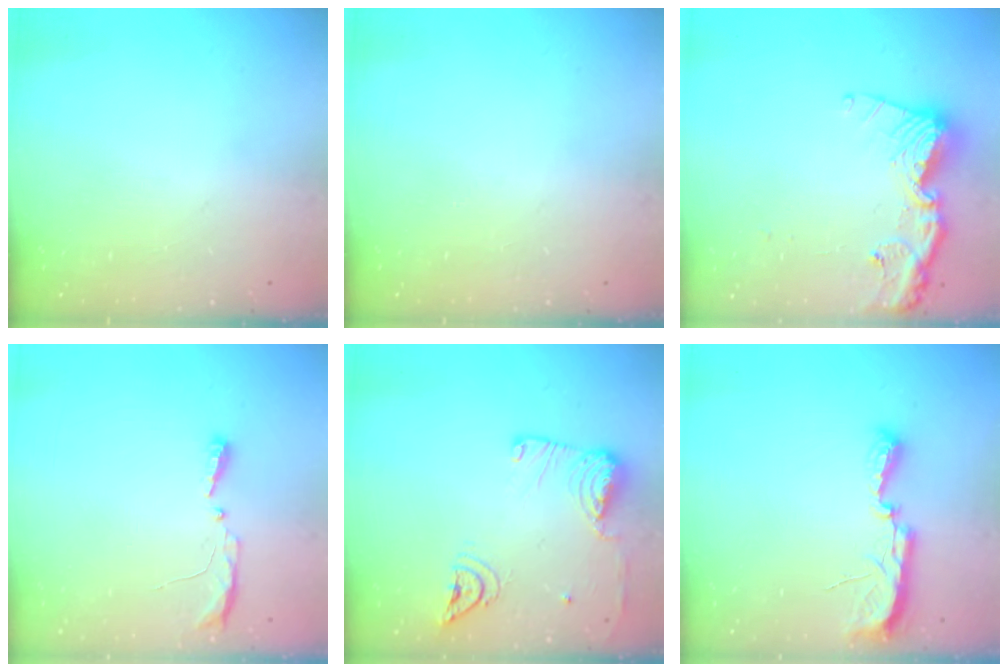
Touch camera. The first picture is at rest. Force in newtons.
{"total": 0.0}
{"total": 14.4, "press": 14.3, "slide": 1.9}
{"total": 8.2, "press": 5.2, "slide": 6.2}
{"total": 12.8, "press": 12.7, "slide": 1.6}
{"total": 9.8, "press": 8.8, "slide": 4.4}